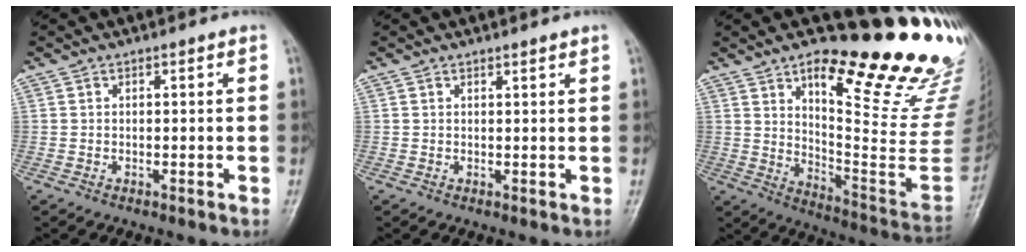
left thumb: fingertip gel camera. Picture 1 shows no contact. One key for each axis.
{"total": 1.0, "fx": 0.9, "fy": 0.0, "fz": 0.4, "tx": -0.001, "ty": -0.004, "tz": 0.014}
{"total": 26.4, "fx": 15.5, "fy": 6.1, "fz": 20.5, "tx": -0.245, "ty": -0.099, "tz": 0.234}